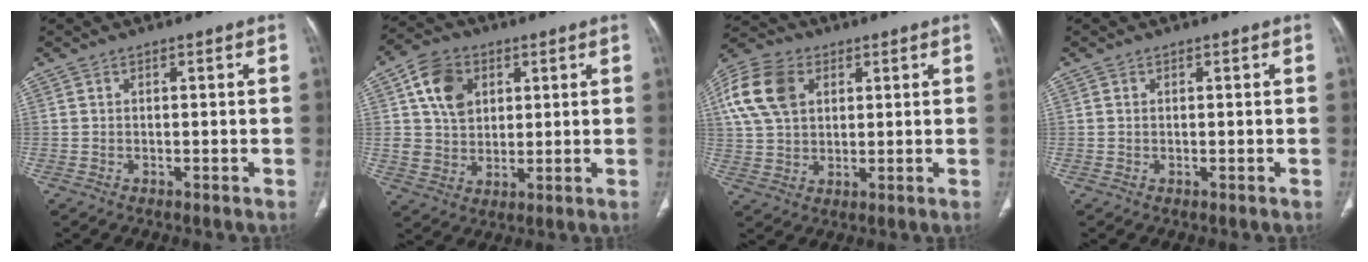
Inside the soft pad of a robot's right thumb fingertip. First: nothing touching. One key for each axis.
{"total": 10.7, "fx": 3.9, "fy": 8.1, "fz": 5.8, "tx": -0.077, "ty": -0.007, "tz": 0.073}
{"total": 14.3, "fx": 4.8, "fy": 10.0, "fz": 9.0, "tx": -0.179, "ty": 0.006, "tz": 0.089}
{"total": 0.0}